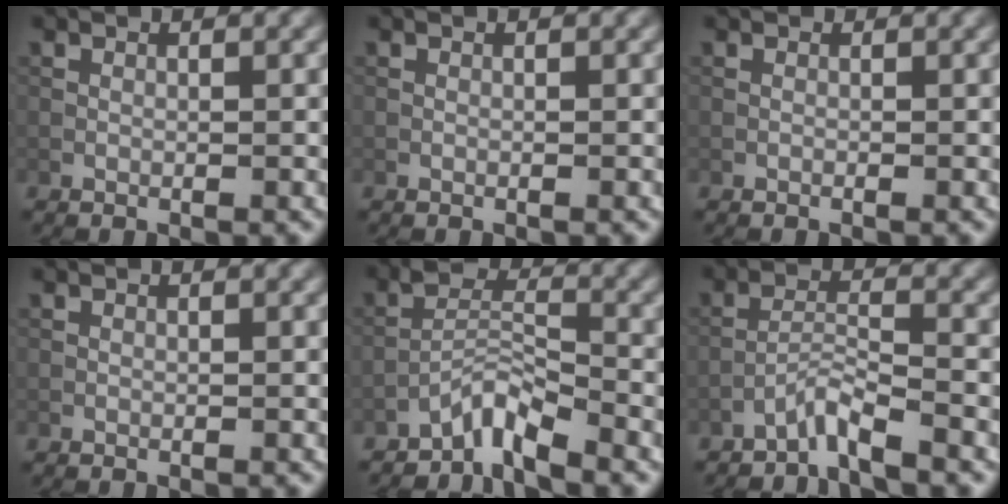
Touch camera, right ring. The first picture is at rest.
{"total": 0.0}
{"total": 0.0}
{"total": 0.0}
{"total": 3.1, "force": [-2.7, 0.5, 1.4], "torque": [-0.023, 0.013, -0.059]}
{"total": 2.6, "force": [-2.4, -0.1, 1.2], "torque": [-0.020, 0.010, -0.054]}